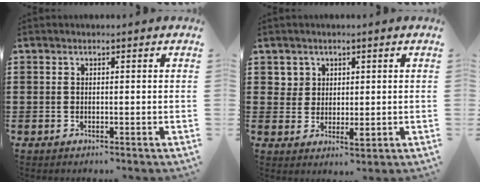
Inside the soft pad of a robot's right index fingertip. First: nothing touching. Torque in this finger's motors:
{"motor_torque": [-0.16, 0.02, 0.04, 0.00]}